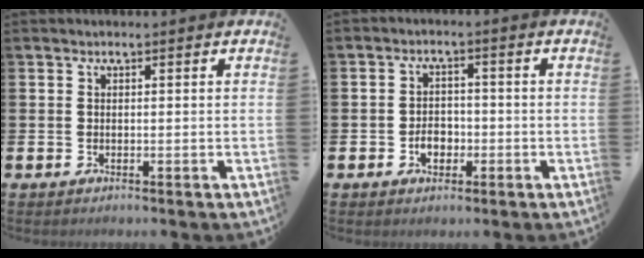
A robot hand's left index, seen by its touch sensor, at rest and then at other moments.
{"total": 3.1, "force": [-1.1, 2.3, 1.8], "torque": [-0.019, -0.005, -0.027]}